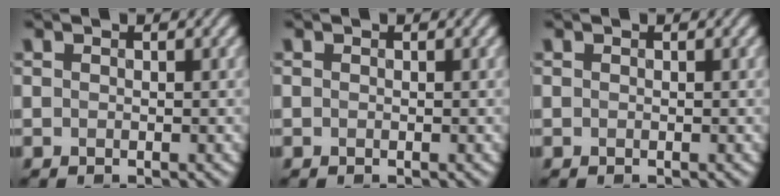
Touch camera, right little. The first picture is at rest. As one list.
[{"total": 0.0}, {"total": 0.0}]